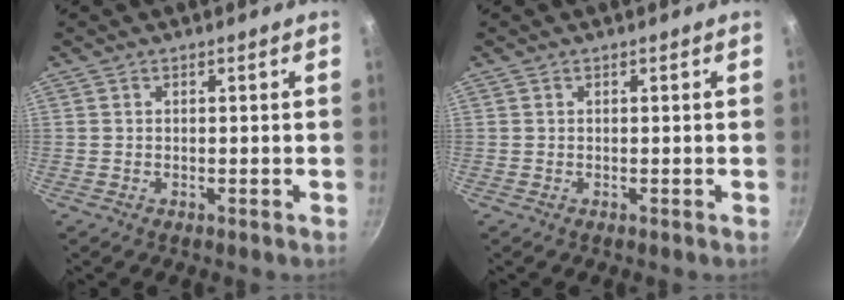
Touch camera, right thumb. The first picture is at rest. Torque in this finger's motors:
{"motor_torque": [-0.02, 0.02, 0.00, 0.00, 0.00]}